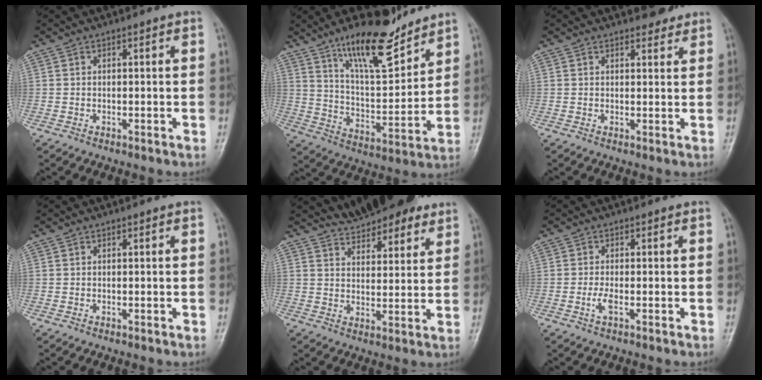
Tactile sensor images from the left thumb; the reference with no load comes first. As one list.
[{"total": 15.5, "force": [11.3, 4.7, 9.5], "torque": [-0.130, -0.077, 0.201]}, {"total": 2.7, "force": [2.3, 1.1, 0.7], "torque": [0.009, -0.013, 0.029]}, {"total": 0.0}, {"total": 11.3, "force": [9.3, 4.4, 4.9], "torque": [-0.041, -0.036, 0.137]}, {"total": 2.3, "force": [-0.7, 0.8, 2.1], "torque": [-0.046, 0.003, -0.015]}]